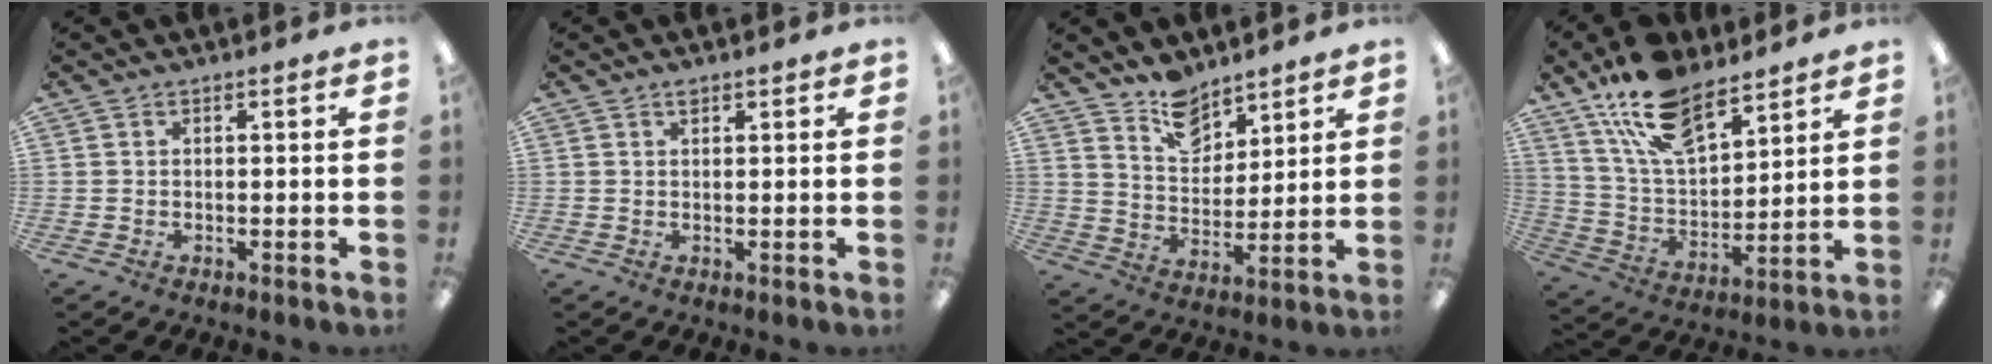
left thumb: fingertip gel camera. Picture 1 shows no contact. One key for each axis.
{"total": 1.1, "fx": 0.8, "fy": 0.3, "fz": 0.6, "tx": -0.015, "ty": 0.001, "tz": 0.014}
{"total": 9.7, "fx": 8.0, "fy": 4.9, "fz": 2.6, "tx": -0.041, "ty": -0.053, "tz": 0.149}
{"total": 16.9, "fx": 12.0, "fy": 7.7, "fz": 9.2, "tx": -0.178, "ty": -0.051, "tz": 0.218}